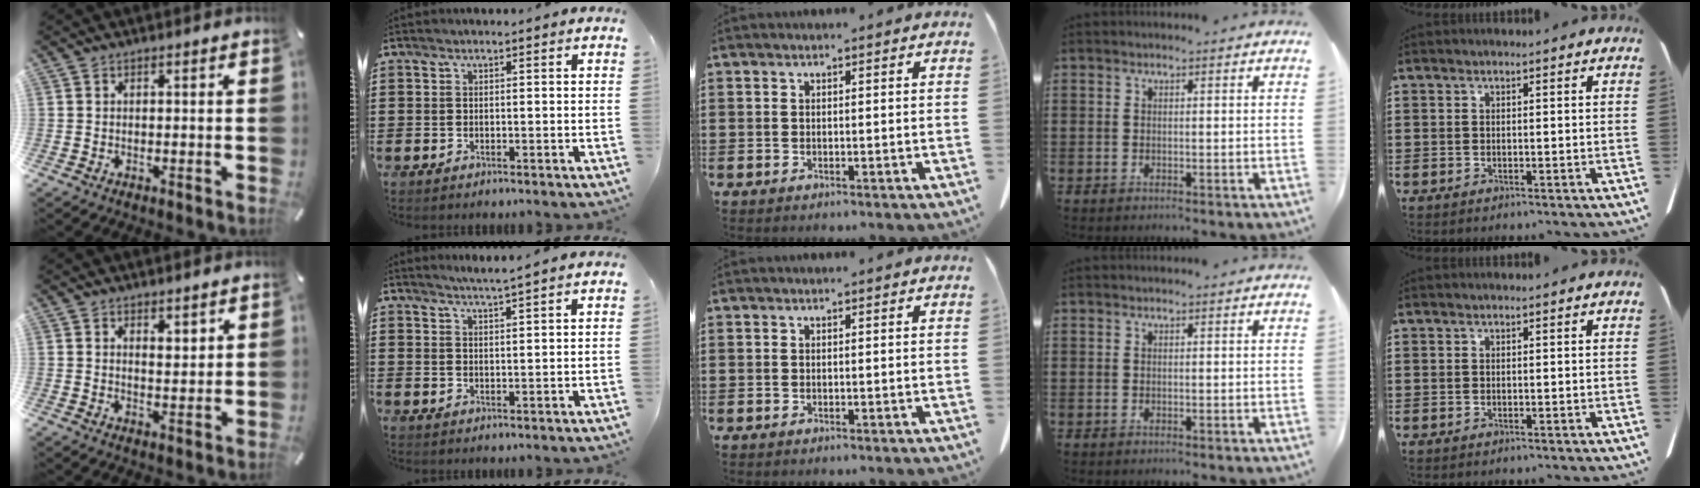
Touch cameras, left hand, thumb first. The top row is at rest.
{"thumb": {"total": 2.8, "force": [2.2, 1.5, 1.0], "torque": [-0.005, -0.011, 0.037]}, "index": {"total": 2.4, "force": [2.3, -0.6, 0.3], "torque": [-0.012, -0.007, 0.042]}}